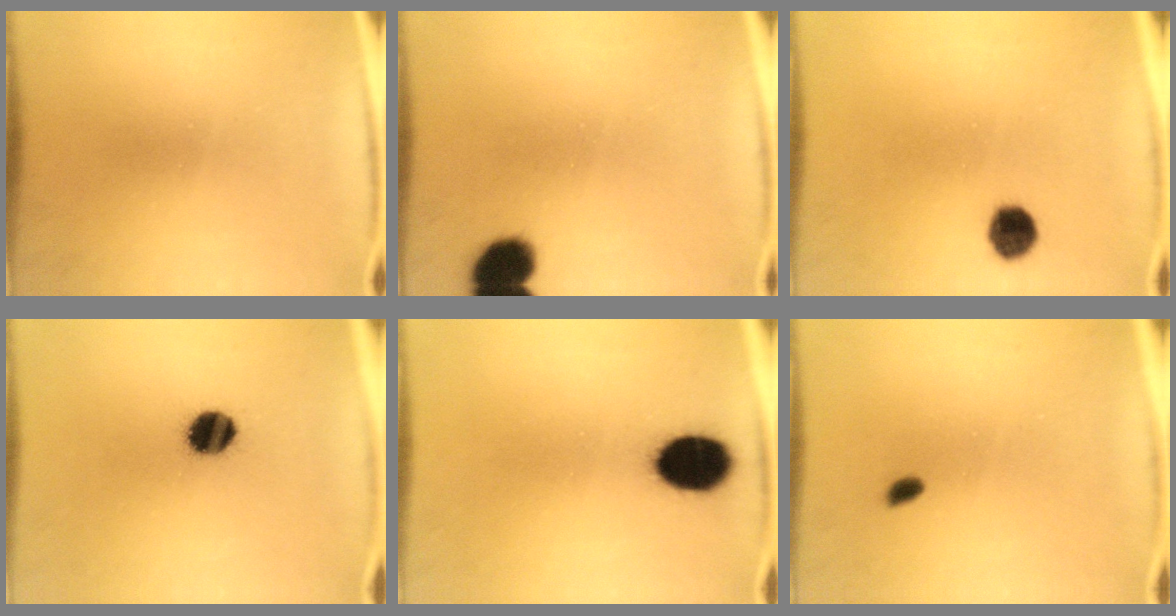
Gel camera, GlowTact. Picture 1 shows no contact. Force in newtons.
{"total": 7.7}
{"total": 5.5}
{"total": 7.7}
{"total": 12.0}
{"total": 1.3}